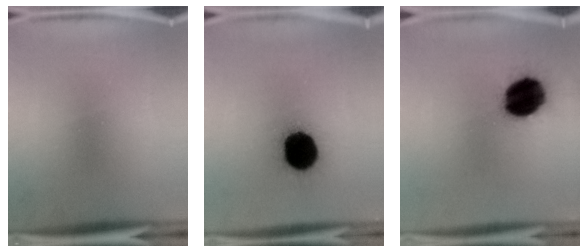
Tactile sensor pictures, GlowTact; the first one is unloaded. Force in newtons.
{"total": 18.6}
{"total": 17.1}